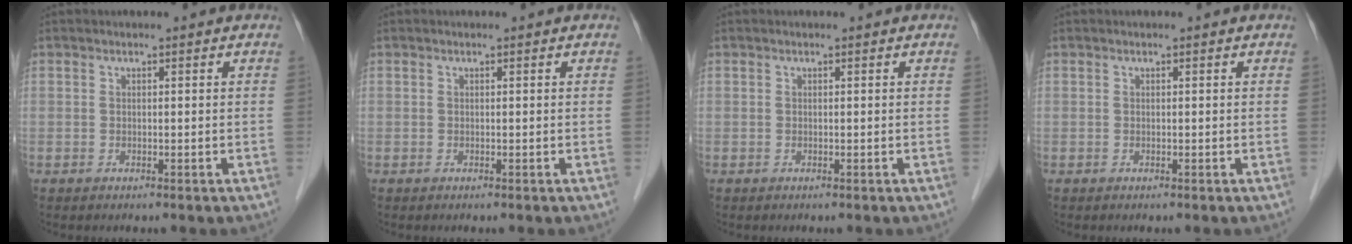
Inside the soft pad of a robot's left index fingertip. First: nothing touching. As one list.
[{"total": 0.0}, {"total": 0.0}, {"total": 0.0}]